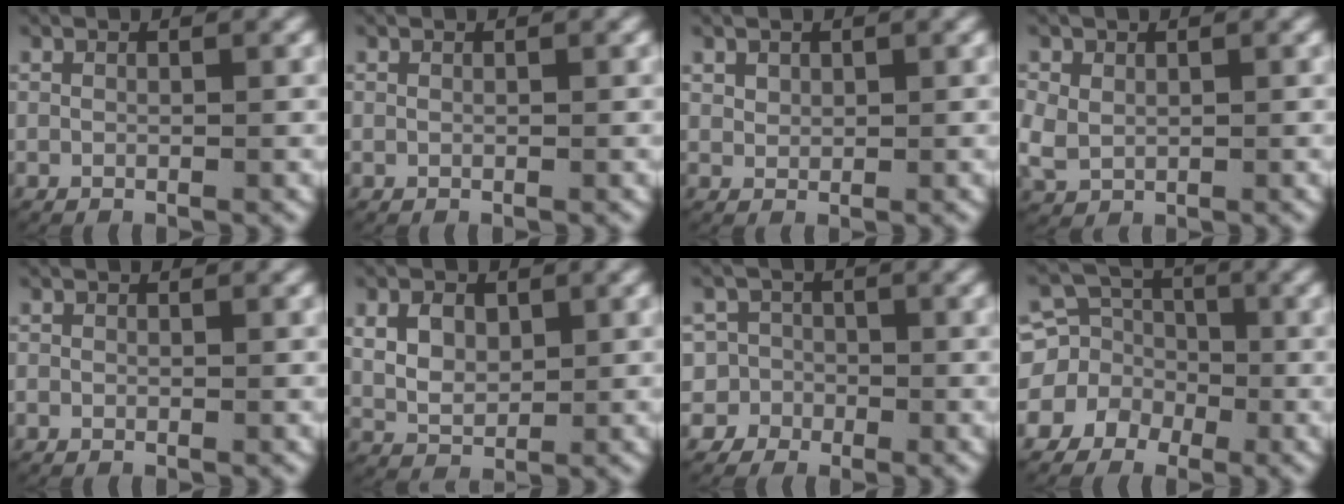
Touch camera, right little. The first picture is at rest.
{"total": 0.0}
{"total": 1.1, "force": [0.7, 0.8, 0.4], "torque": [-0.015, -0.003, 0.021]}
{"total": 3.6, "force": [0.1, 3.3, 1.4], "torque": [-0.057, -0.015, 0.015]}
{"total": 0.5, "force": [-0.3, 0.4, 0.1], "torque": [-0.006, -0.004, -0.004]}
{"total": 5.2, "force": [0.7, 4.3, 2.8], "torque": [-0.072, -0.017, 0.025]}
{"total": 9.1, "force": [-3.1, 8.4, 1.0], "torque": [-0.046, -0.029, -0.064]}
{"total": 11.0, "force": [-1.8, 10.1, 3.8], "torque": [-0.093, -0.031, -0.037]}